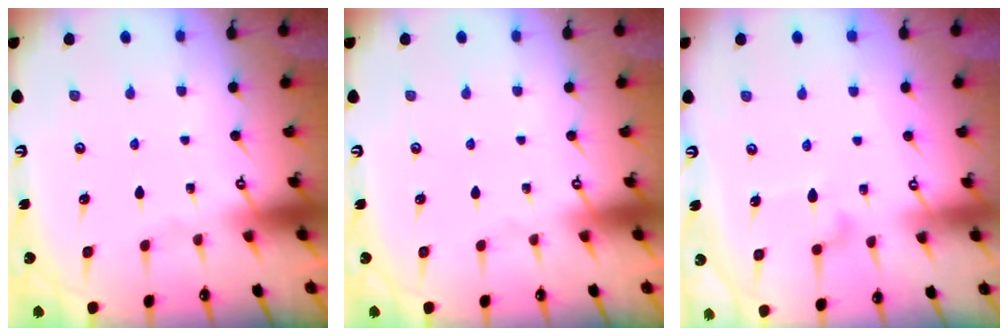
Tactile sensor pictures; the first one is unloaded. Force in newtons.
{"total": 0.0}
{"total": 10.5, "press": 10.5, "slide": 0.6}